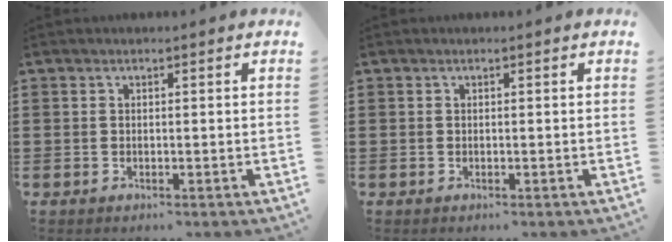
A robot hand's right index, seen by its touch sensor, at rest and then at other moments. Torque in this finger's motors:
{"motor_torque": [0.00, 0.00, 0.00, -0.01]}